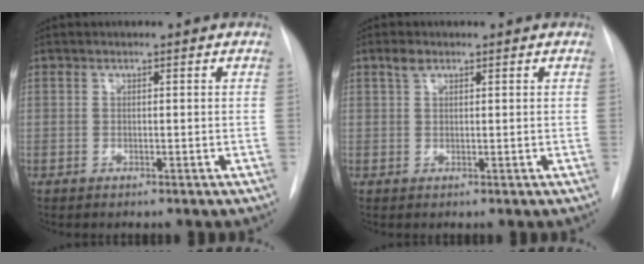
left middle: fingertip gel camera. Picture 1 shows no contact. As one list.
[{"total": 1.6, "force": [1.1, 0.8, 0.9], "torque": [-0.020, 0.008, 0.020]}]